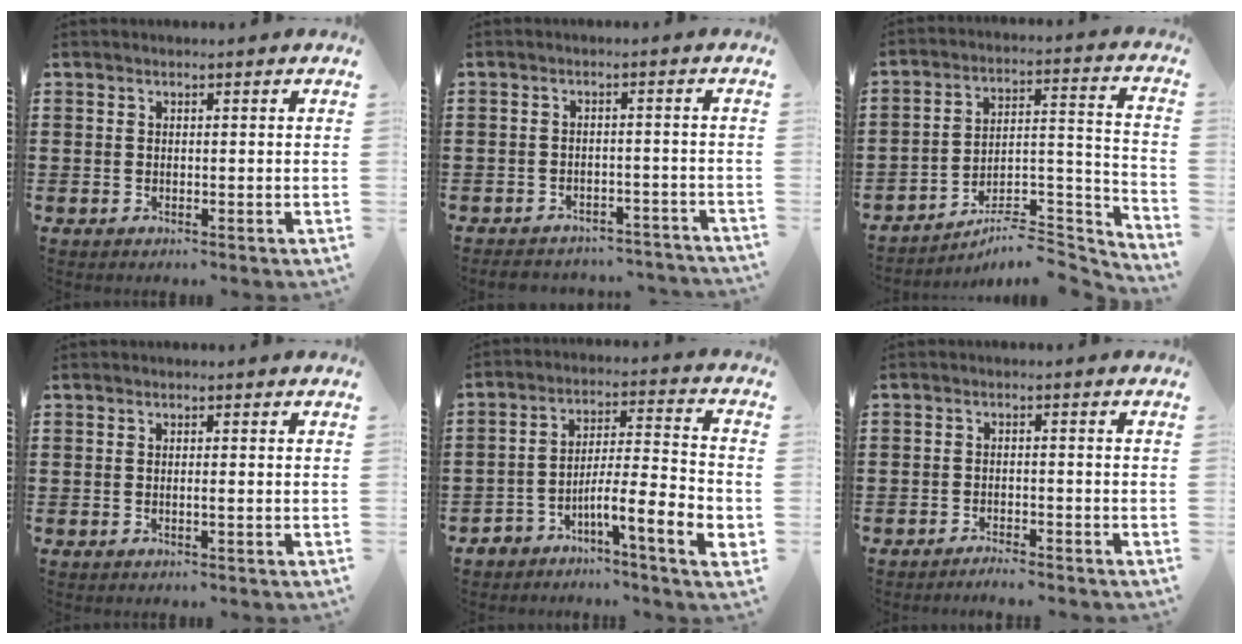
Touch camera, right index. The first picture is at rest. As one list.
[{"total": 3.0, "force": [-3.0, 0.5, 0.2], "torque": [-0.009, 0.002, -0.063]}, {"total": 6.6, "force": [-5.5, 1.5, 3.2], "torque": [-0.047, -0.002, -0.107]}, {"total": 0.5, "force": [-0.2, 0.0, 0.5], "torque": [-0.010, -0.003, -0.002]}, {"total": 8.6, "force": [-4.9, 1.1, 7.0], "torque": [-0.127, -0.015, -0.096]}, {"total": 2.0, "force": [-2.0, 0.0, 0.2], "torque": [-0.007, 0.004, -0.041]}]